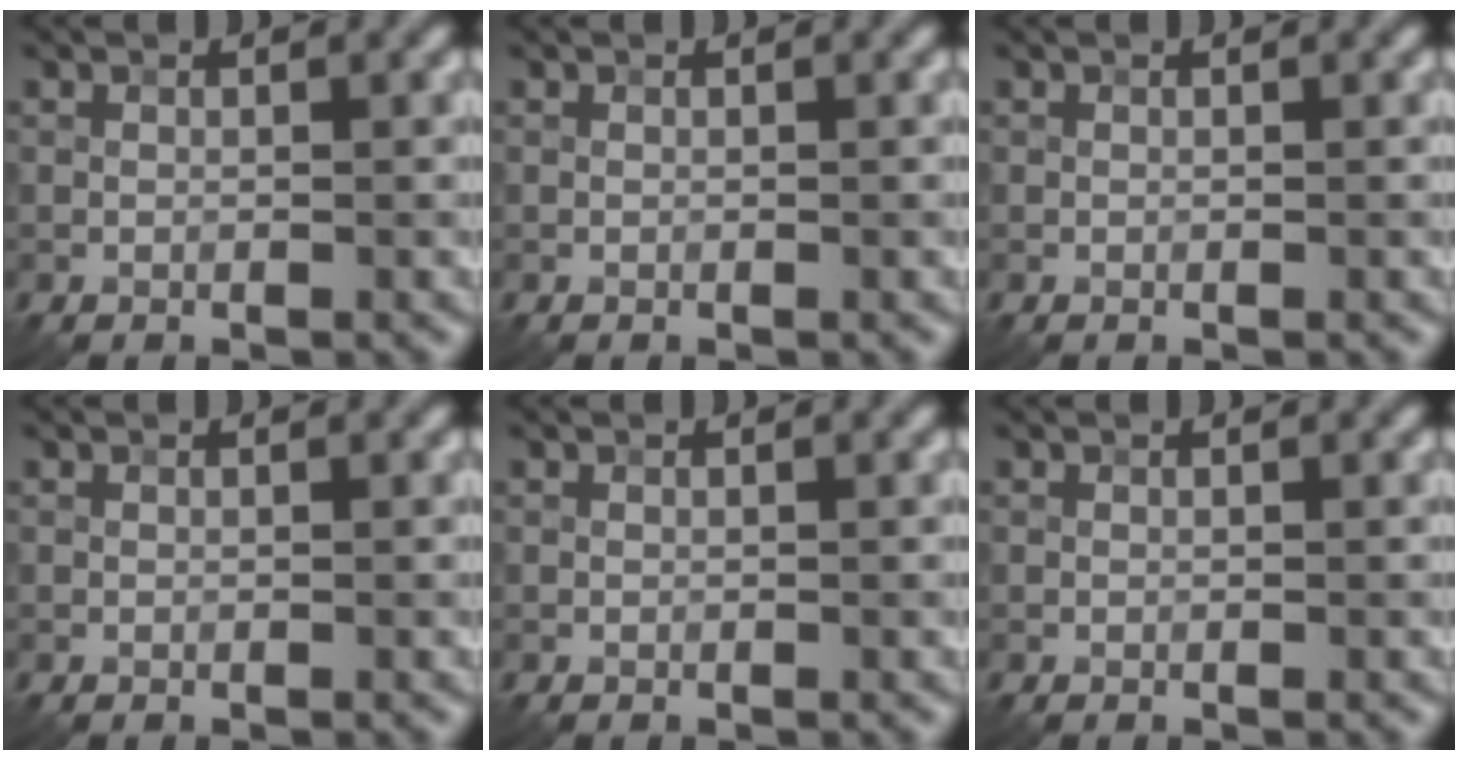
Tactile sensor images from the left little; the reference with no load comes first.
{"total": 0.0}
{"total": 0.0}
{"total": 0.0}
{"total": 0.0}
{"total": 0.0}